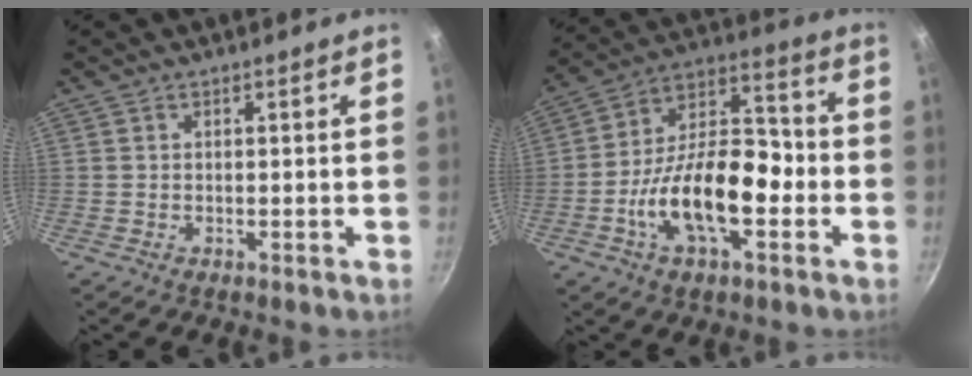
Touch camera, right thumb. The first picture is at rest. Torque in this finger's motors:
{"motor_torque": [2.31, 2.22, 1.99, -0.78, 0.67]}